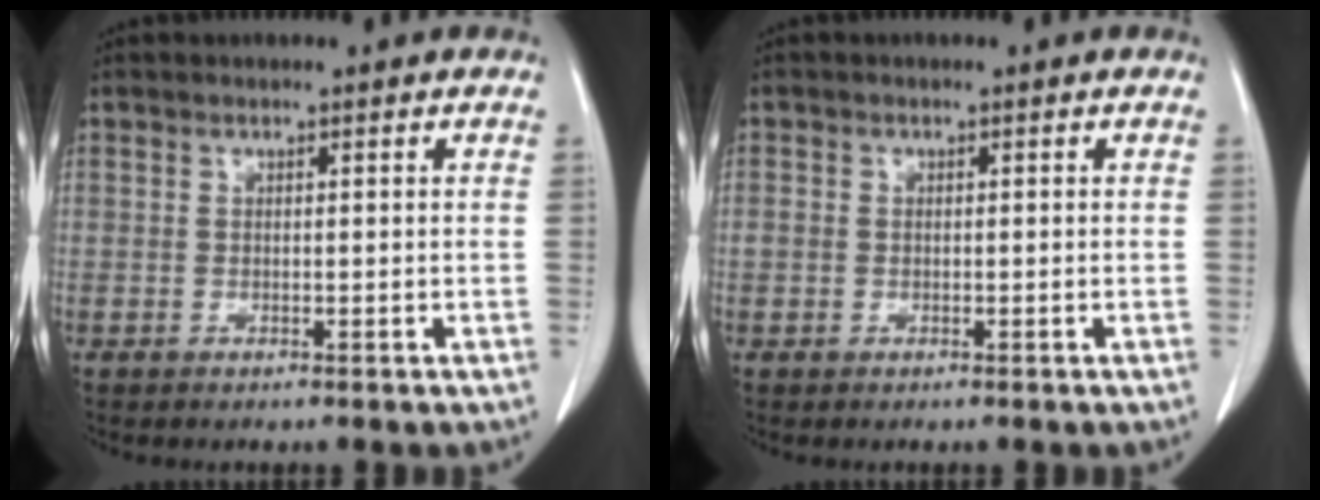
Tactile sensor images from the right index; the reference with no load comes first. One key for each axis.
{"total": 1.1, "fx": -0.1, "fy": 0.9, "fz": 0.5, "tx": -0.010, "ty": 0.008, "tz": 0.000}